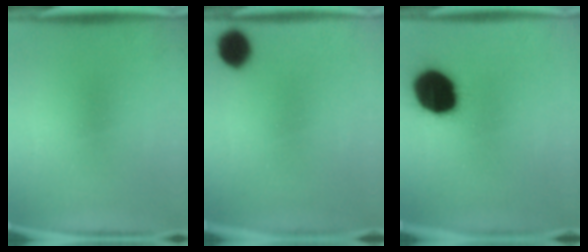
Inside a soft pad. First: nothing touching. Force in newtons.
{"total": 8.1}
{"total": 18.2}